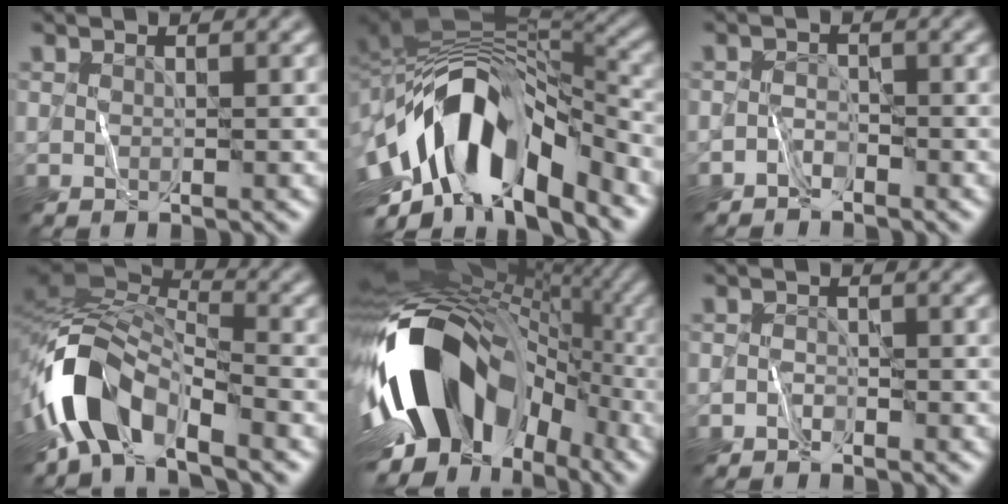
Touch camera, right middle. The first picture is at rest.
{"total": 14.1, "force": [-5.1, 7.0, 11.1], "torque": [-0.186, 0.010, -0.086]}
{"total": 1.4, "force": [-1.3, 0.6, 0.3], "torque": [-0.005, 0.011, -0.027]}
{"total": 9.0, "force": [-5.4, 4.0, 6.0], "torque": [-0.114, 0.008, -0.114]}
{"total": 15.6, "force": [-3.7, 10.4, 11.1], "torque": [-0.190, 0.014, -0.075]}
{"total": 0.8, "force": [-0.8, 0.3, 0.0], "torque": [0.001, 0.009, -0.015]}